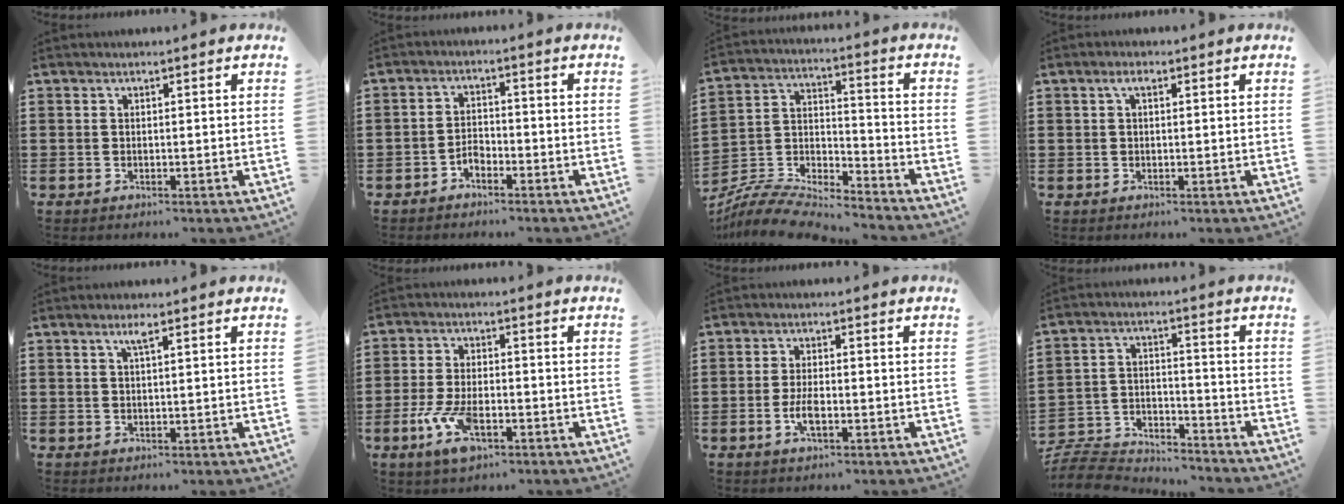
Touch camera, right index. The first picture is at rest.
{"total": 2.3, "force": [-1.9, 1.1, 0.7], "torque": [-0.020, 0.004, -0.040]}
{"total": 8.1, "force": [-7.8, 1.5, 1.7], "torque": [-0.047, 0.007, -0.159]}
{"total": 1.6, "force": [0.4, 0.7, 1.4], "torque": [-0.031, 0.007, 0.005]}
{"total": 2.0, "force": [1.0, 0.2, 1.7], "torque": [-0.036, 0.002, 0.017]}
{"total": 6.9, "force": [-2.9, 3.0, 5.6], "torque": [-0.133, -0.011, -0.056]}
{"total": 3.5, "force": [-1.2, 1.2, 3.1], "torque": [-0.069, -0.002, -0.025]}
{"total": 7.9, "force": [-7.6, 1.6, 1.4], "torque": [-0.043, 0.012, -0.156]}